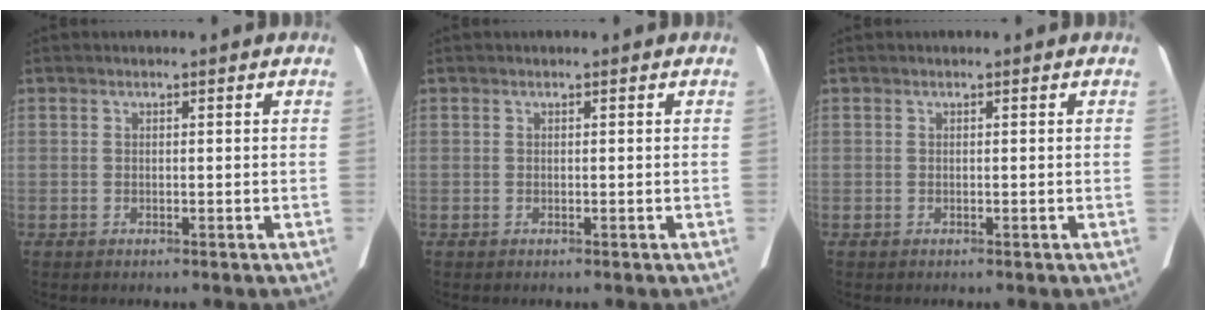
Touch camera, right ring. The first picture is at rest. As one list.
[{"total": 0.0}, {"total": 0.0}]